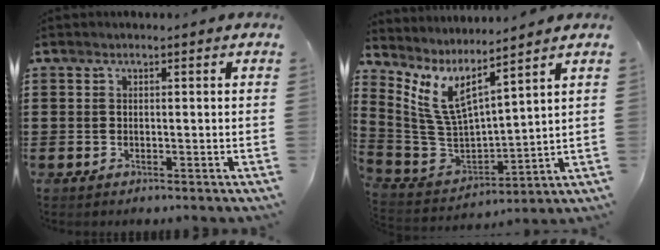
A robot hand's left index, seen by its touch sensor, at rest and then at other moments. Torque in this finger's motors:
{"motor_torque": [2.14, 0.00, 0.34, 0.07]}